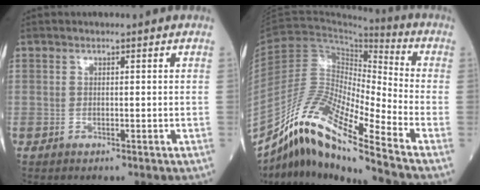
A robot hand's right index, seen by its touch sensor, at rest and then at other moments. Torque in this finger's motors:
{"motor_torque": [1.21, -0.92, 0.24, 0.07]}